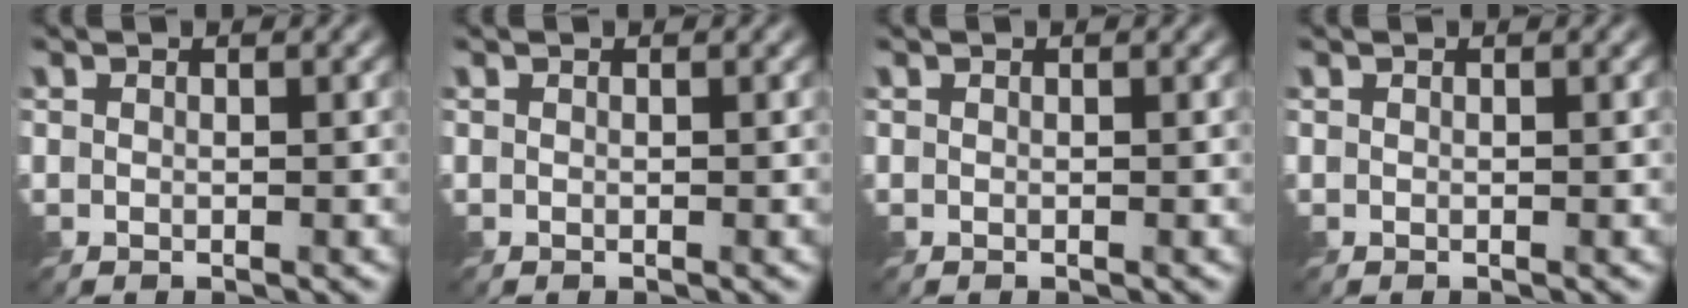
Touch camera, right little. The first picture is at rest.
{"total": 0.0}
{"total": 0.0}
{"total": 0.0}